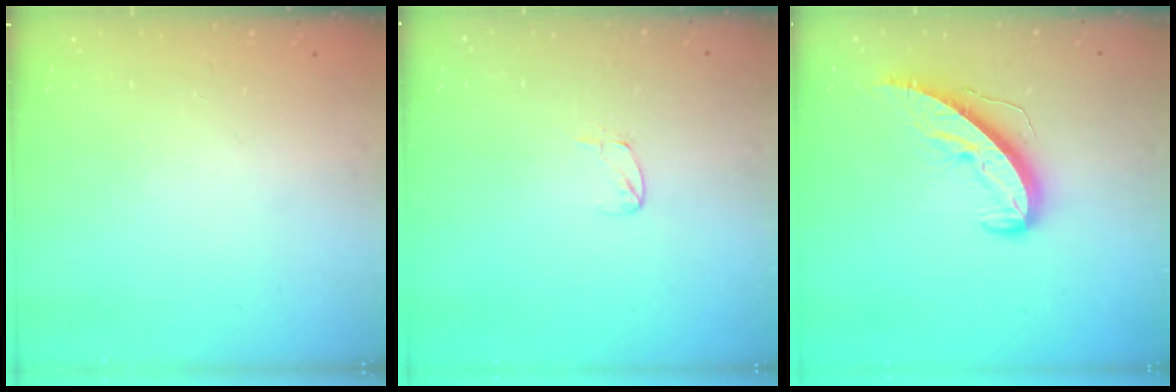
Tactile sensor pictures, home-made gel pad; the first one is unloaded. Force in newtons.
{"total": 4.1, "press": 4.0, "slide": 0.3}
{"total": 9.5, "press": 9.5, "slide": 0.3}